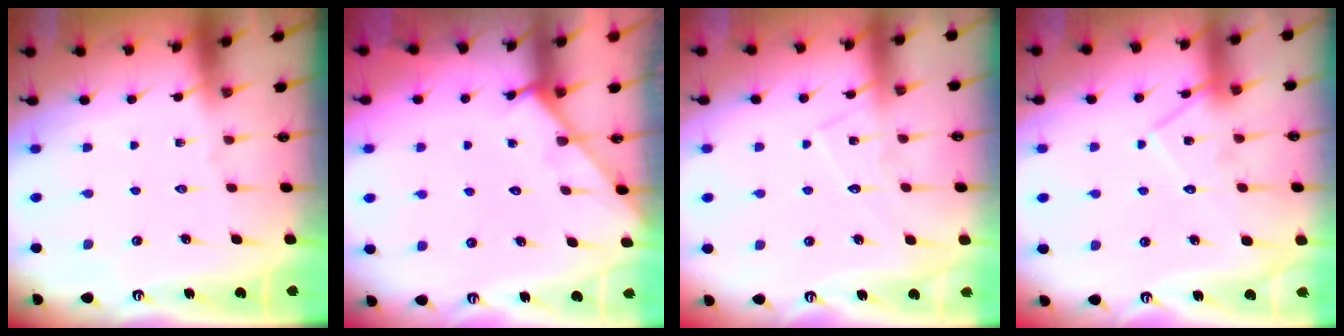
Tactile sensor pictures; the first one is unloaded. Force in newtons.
{"total": 2.7, "press": 2.7, "slide": 0.2}
{"total": 7.0, "press": 6.9, "slide": 0.6}
{"total": 12.9, "press": 12.9, "slide": 0.9}